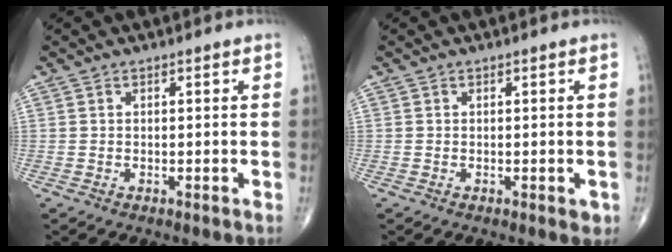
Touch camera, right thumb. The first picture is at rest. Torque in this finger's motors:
{"motor_torque": [0.26, 0.39, -0.13, -0.06, 0.03]}